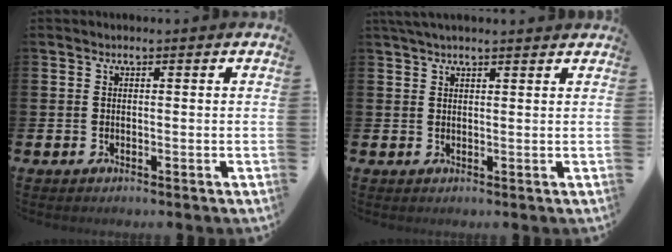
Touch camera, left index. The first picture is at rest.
{"total": 2.2, "force": [1.9, 0.3, 1.1], "torque": [-0.023, 0.002, 0.034]}